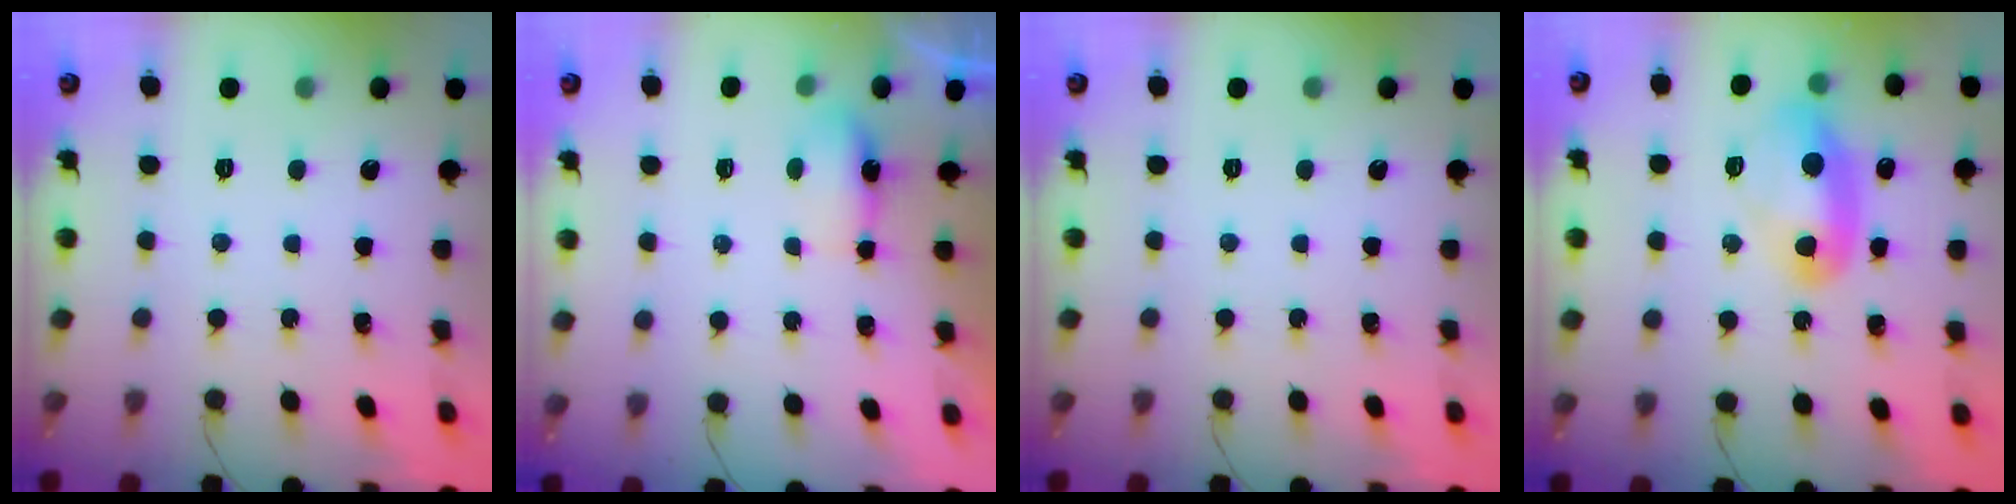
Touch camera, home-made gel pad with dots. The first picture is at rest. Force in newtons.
{"total": 8.3, "press": 4.8, "slide": 6.8}
{"total": 0.0}
{"total": 11.1, "press": 10.9, "slide": 2.2}